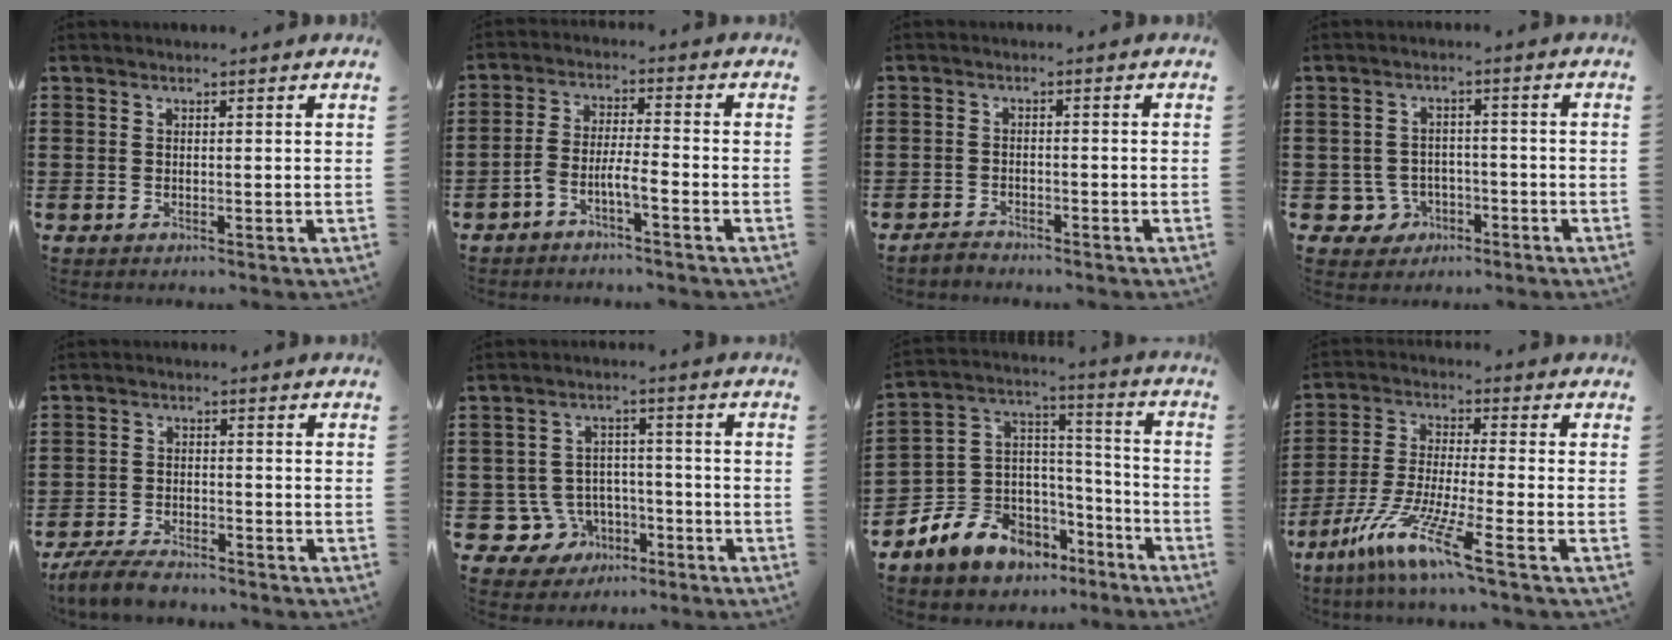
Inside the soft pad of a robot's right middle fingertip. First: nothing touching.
{"total": 3.7, "force": [-2.6, 0.3, 2.6], "torque": [-0.055, 0.002, -0.053]}
{"total": 2.2, "force": [-2.1, 0.7, -0.1], "torque": [-0.004, 0.005, -0.046]}
{"total": 4.1, "force": [-2.4, 3.2, 1.1], "torque": [-0.042, 0.002, -0.053]}
{"total": 5.1, "force": [-4.7, 1.4, 1.4], "torque": [-0.043, 0.001, -0.099]}
{"total": 6.9, "force": [-3.4, 5.8, 1.5], "torque": [-0.068, 0.008, -0.063]}
{"total": 8.4, "force": [-5.8, 6.1, 0.6], "torque": [-0.057, -0.002, -0.115]}
{"total": 10.3, "force": [-7.2, 0.5, 7.3], "torque": [-0.155, -0.008, -0.143]}